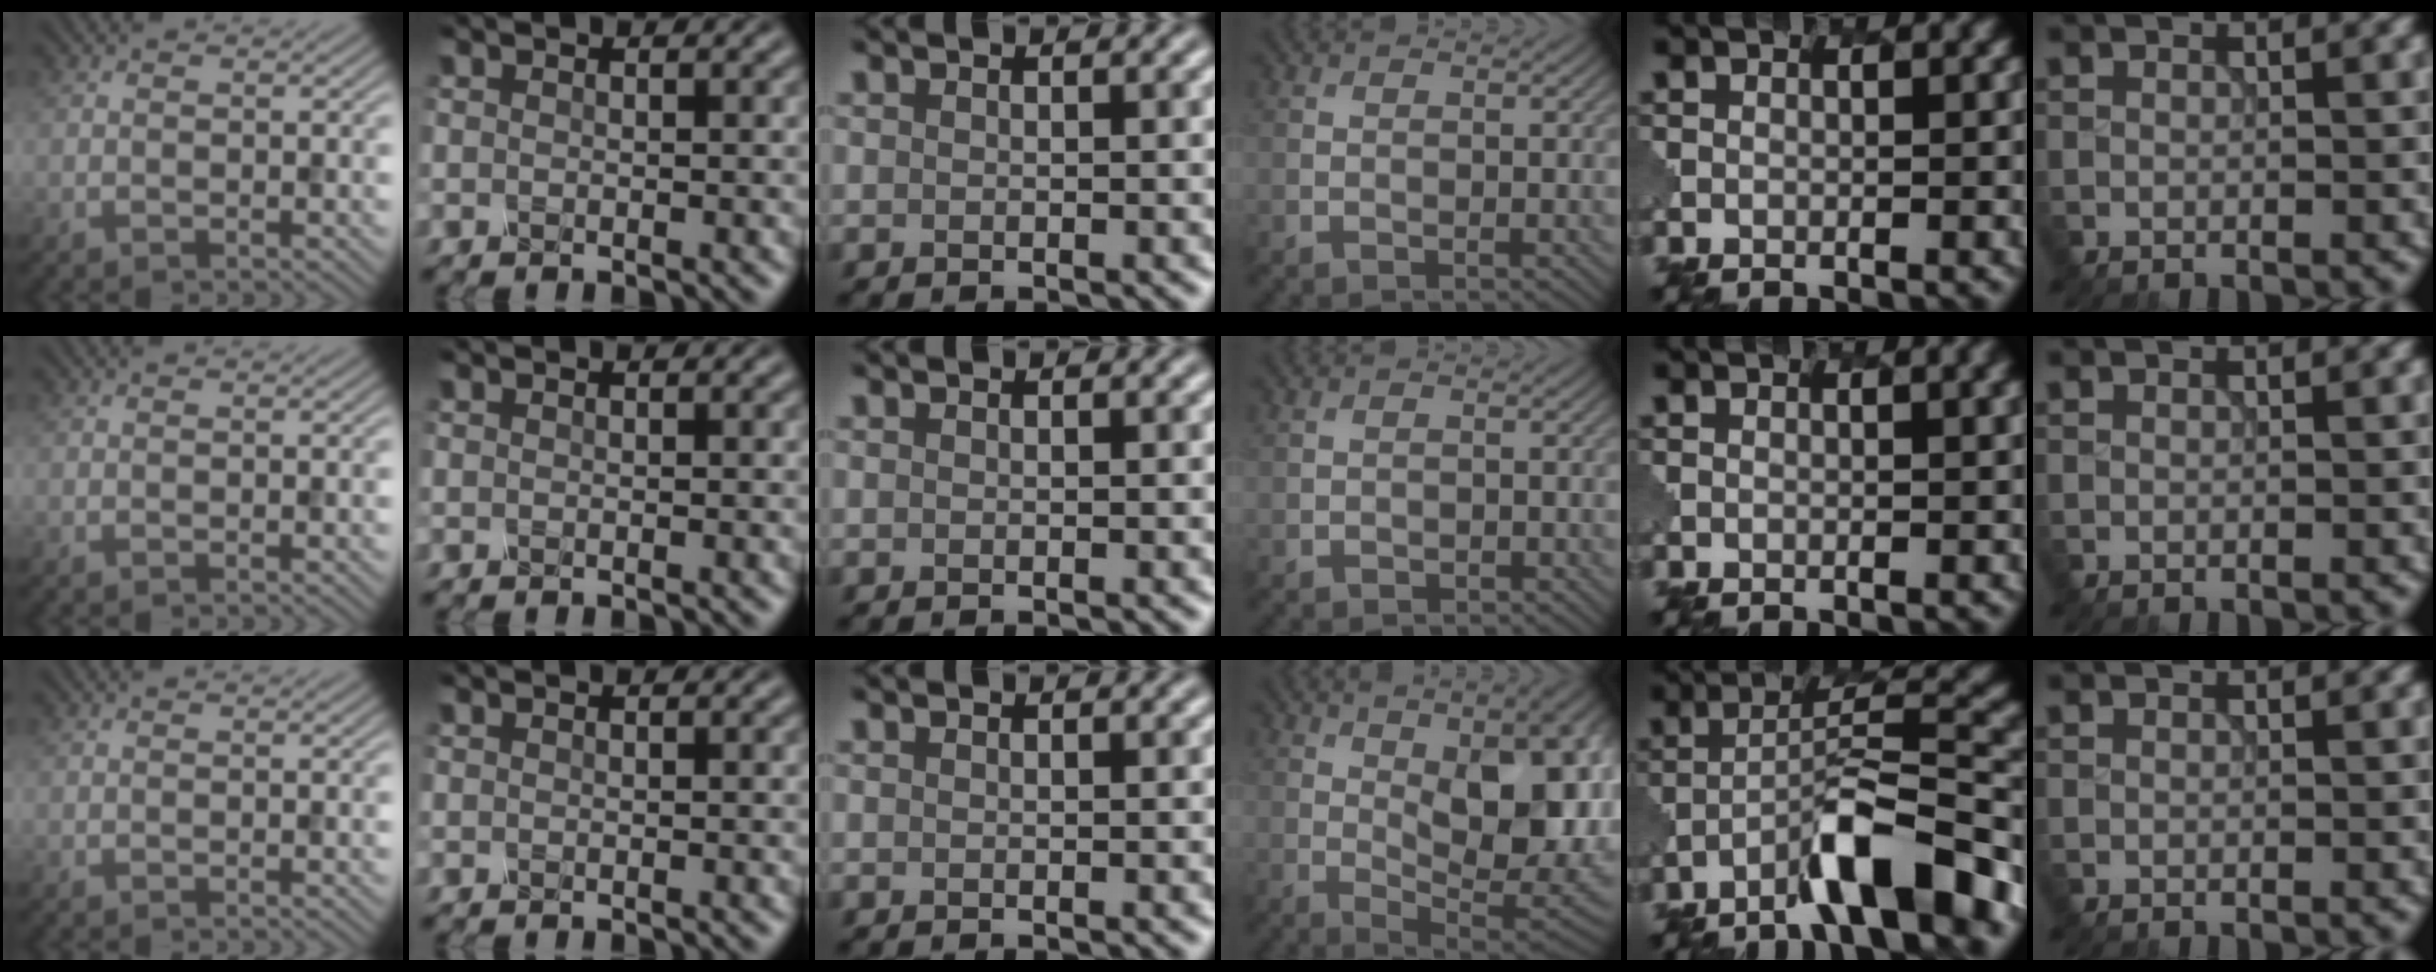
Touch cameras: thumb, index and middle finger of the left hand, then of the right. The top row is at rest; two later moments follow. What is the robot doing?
{"motion": "unscrew", "object": "spray bottle"}